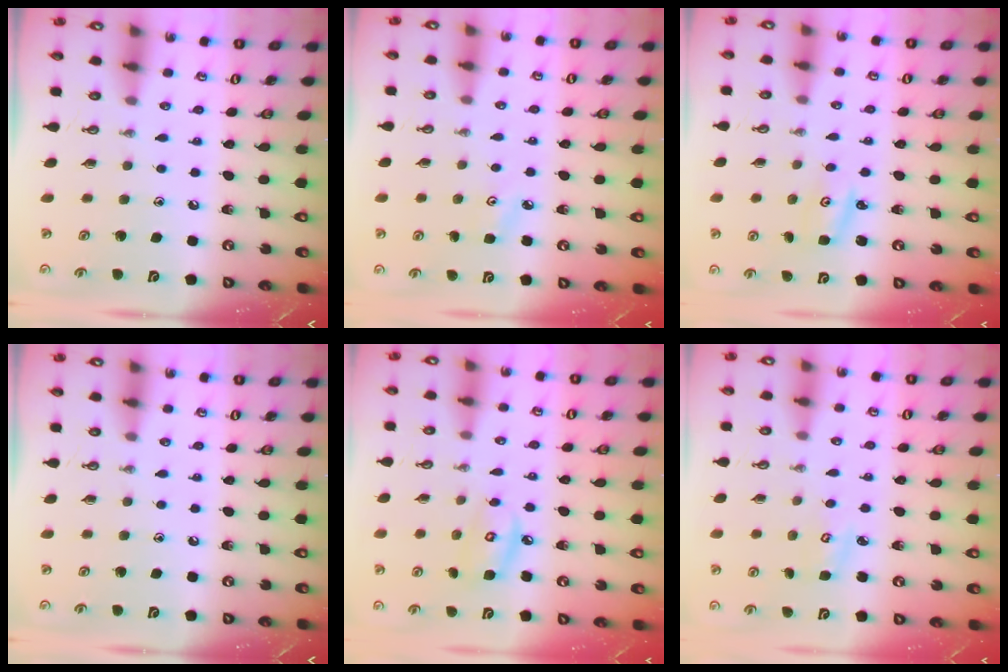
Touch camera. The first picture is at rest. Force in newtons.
{"total": 3.9, "press": 3.8, "slide": 0.6}
{"total": 2.7, "press": 2.7, "slide": 0.3}
{"total": 0.0}
{"total": 7.1, "press": 7.0, "slide": 0.5}
{"total": 3.4, "press": 3.4, "slide": 0.4}